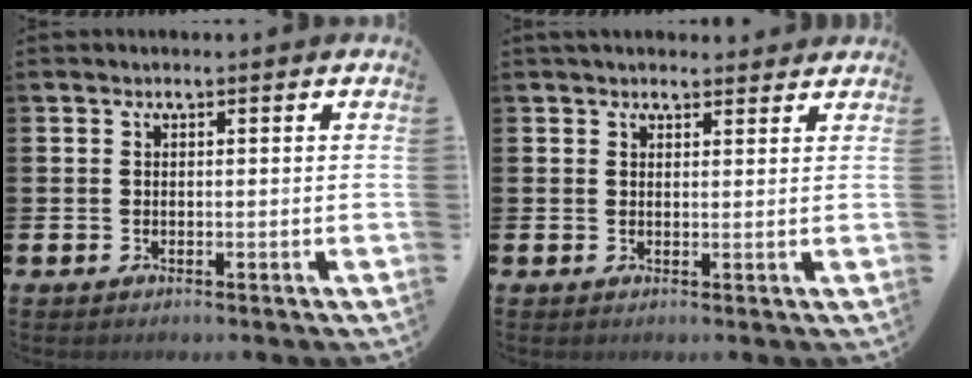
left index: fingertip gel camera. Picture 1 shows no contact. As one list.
[{"total": 2.2, "force": [2.1, 0.6, 0.2], "torque": [0.000, -0.006, 0.037]}]